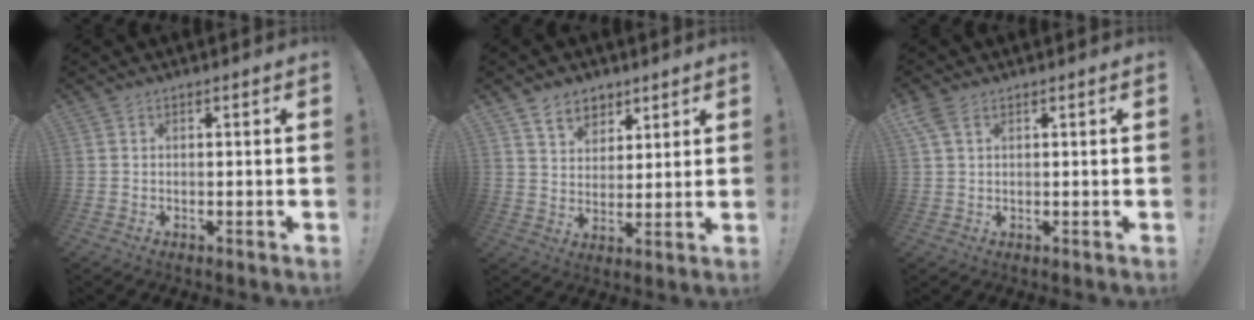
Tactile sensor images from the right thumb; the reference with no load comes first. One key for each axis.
{"total": 8.3, "fx": 5.6, "fy": 5.8, "fz": 2.2, "tx": -0.035, "ty": -0.033, "tz": 0.108}
{"total": 3.6, "fx": 1.8, "fy": 1.9, "fz": 2.5, "tx": -0.047, "ty": 0.000, "tz": 0.034}